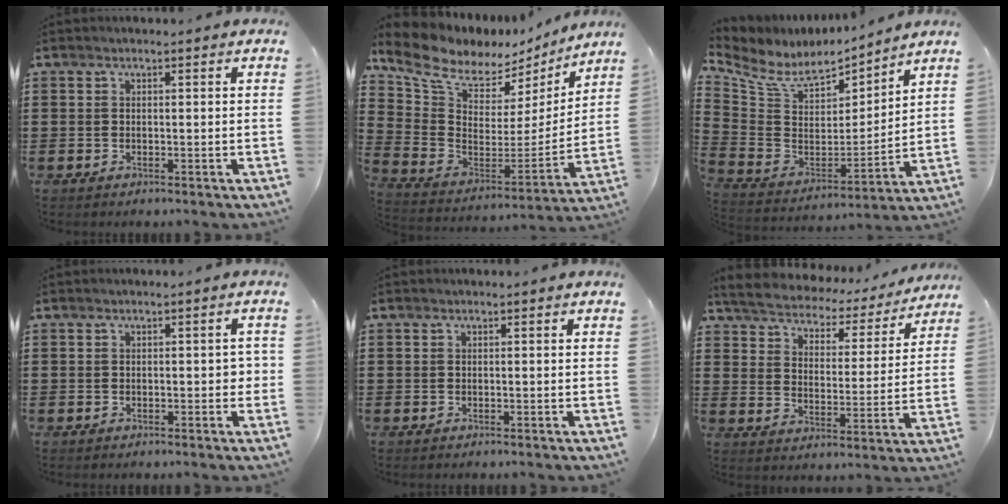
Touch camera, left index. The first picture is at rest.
{"total": 8.2, "force": [6.8, 3.8, 2.5], "torque": [-0.095, -0.052, 0.119]}
{"total": 7.8, "force": [6.0, 3.7, 3.2], "torque": [-0.100, -0.039, 0.105]}
{"total": 1.7, "force": [-0.3, 0.7, 1.6], "torque": [-0.029, 0.003, -0.007]}
{"total": 0.0}
{"total": 3.7, "force": [3.7, 0.6, 0.1], "torque": [-0.028, -0.031, 0.055]}